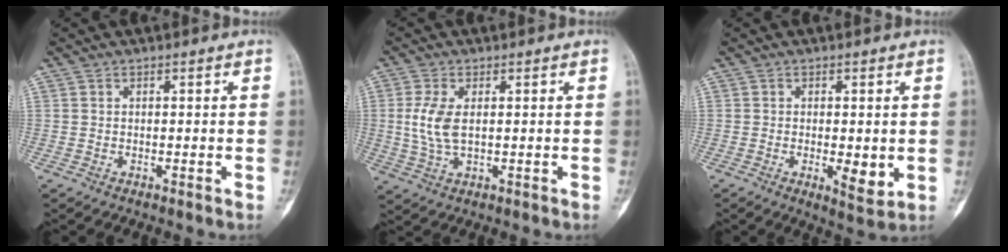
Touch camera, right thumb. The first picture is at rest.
{"total": 6.0, "force": [0.6, 2.9, 5.2], "torque": [-0.123, -0.002, 0.015]}
{"total": 5.1, "force": [-0.7, 1.9, 4.6], "torque": [-0.068, -0.014, -0.006]}